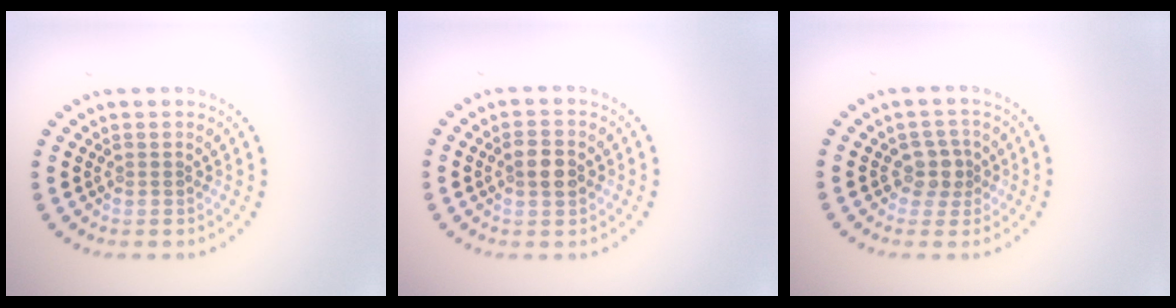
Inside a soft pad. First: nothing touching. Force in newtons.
{"total": 2.1, "press": 2.1, "slide": 0.2}
{"total": 2.1, "press": 1.8, "slide": 1.1}